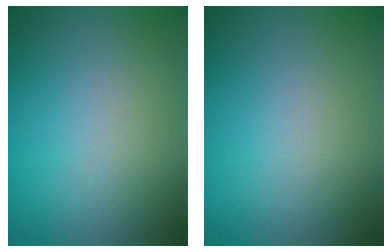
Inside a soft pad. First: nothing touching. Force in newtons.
{"total": 0.0}